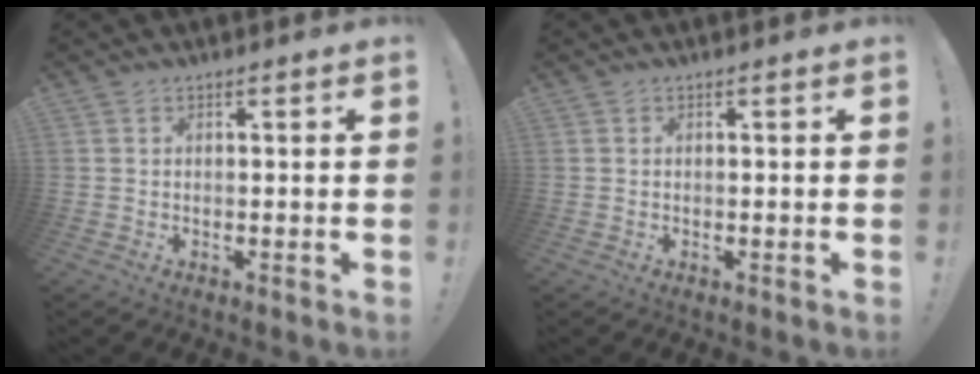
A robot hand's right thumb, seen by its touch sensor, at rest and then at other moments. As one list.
[{"total": 0.0}]